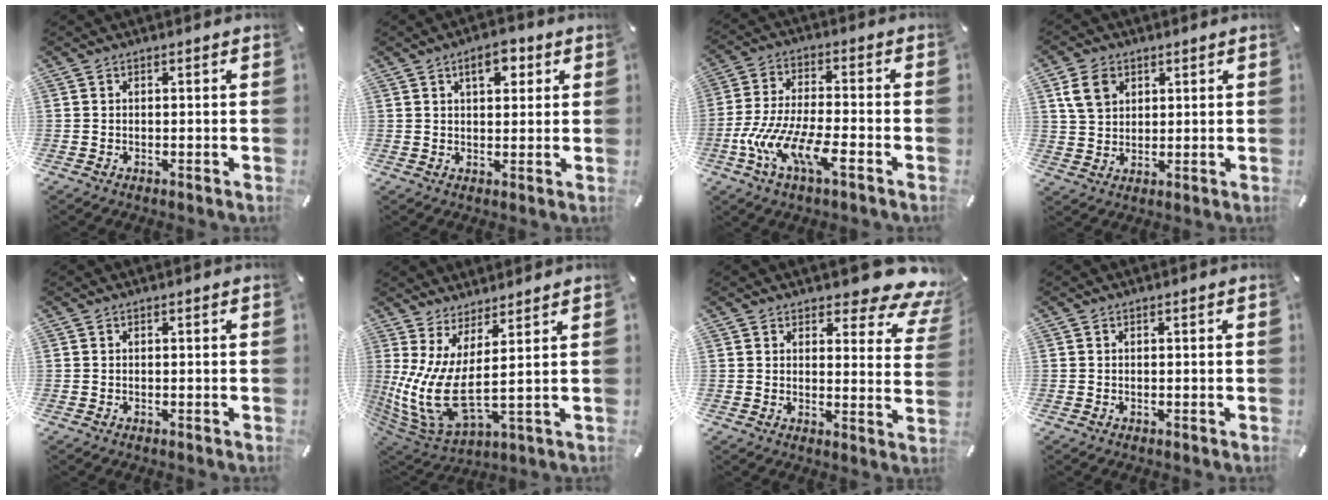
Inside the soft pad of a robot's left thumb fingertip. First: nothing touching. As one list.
[{"total": 6.1, "force": [2.8, 3.1, 4.5], "torque": [-0.055, -0.006, 0.040]}, {"total": 13.2, "force": [-6.4, 4.2, 10.7], "torque": [-0.224, 0.004, -0.115]}, {"total": 6.5, "force": [2.8, 5.1, 2.9], "torque": [-0.055, 0.005, 0.052]}, {"total": 0.0}, {"total": 12.0, "force": [1.2, 3.5, 11.4], "torque": [-0.261, -0.043, 0.021]}, {"total": 9.3, "force": [7.4, 3.6, 4.4], "torque": [-0.048, -0.065, 0.126]}, {"total": 0.0}]